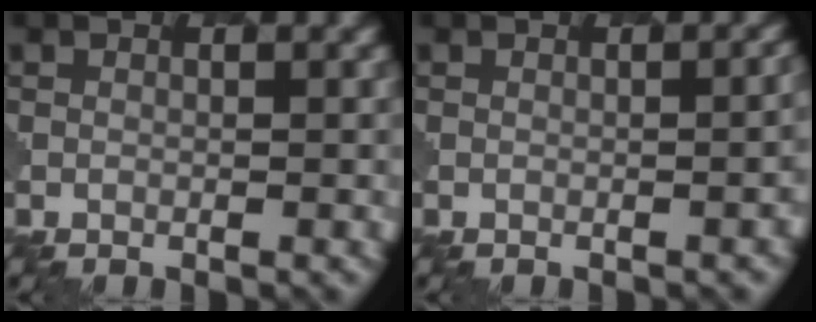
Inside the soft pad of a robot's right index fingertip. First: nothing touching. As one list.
[{"total": 2.7, "force": [-1.0, 1.1, 2.3], "torque": [-0.007, 0.007, -0.006]}]